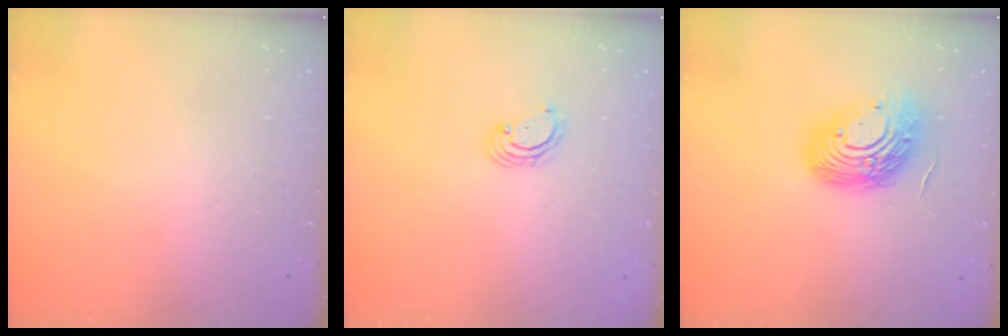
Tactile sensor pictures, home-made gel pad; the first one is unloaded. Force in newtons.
{"total": 2.3, "press": 2.3, "slide": 0.1}
{"total": 16.2, "press": 16.1, "slide": 1.8}